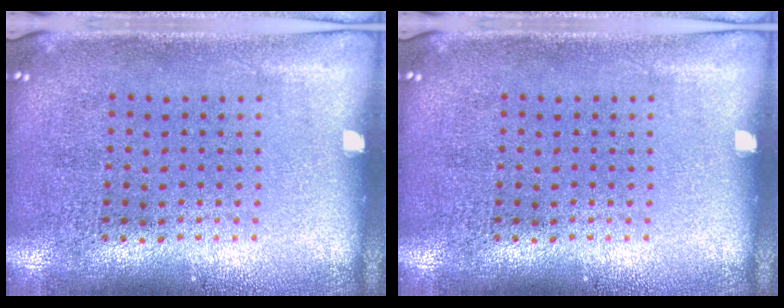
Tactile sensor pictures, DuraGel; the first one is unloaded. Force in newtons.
{"total": 0.0}